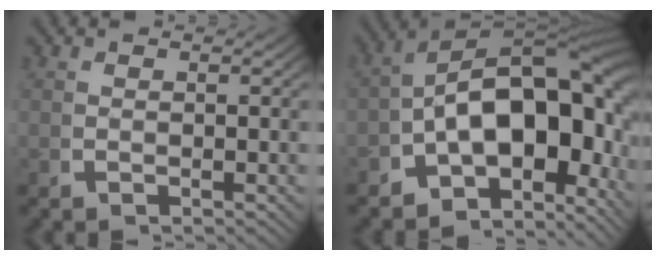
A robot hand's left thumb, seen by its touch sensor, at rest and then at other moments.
{"total": 20.0, "force": [-0.7, 12.6, 15.5], "torque": [-0.238, -0.035, -0.011]}